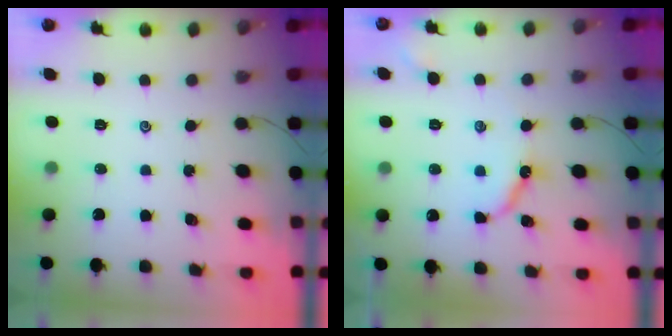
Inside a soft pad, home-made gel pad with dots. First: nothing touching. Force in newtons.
{"total": 7.3, "press": 7.3, "slide": 0.7}